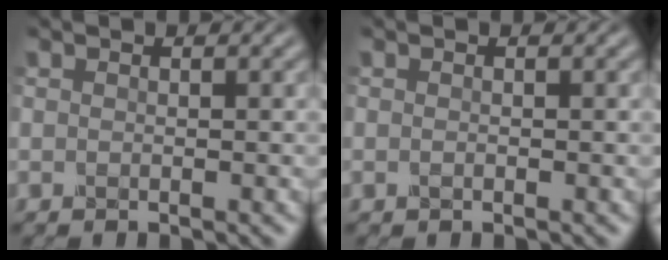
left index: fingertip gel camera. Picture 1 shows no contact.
{"total": 0.0}